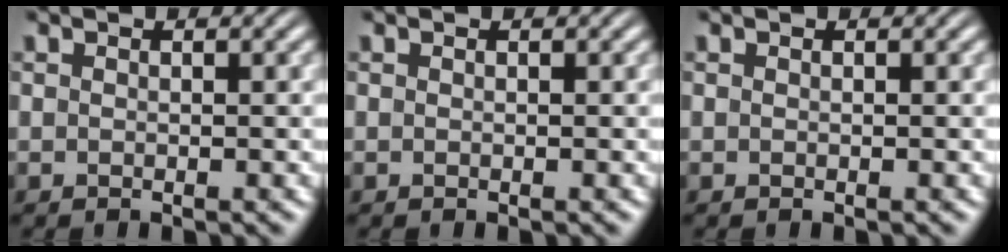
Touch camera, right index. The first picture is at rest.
{"total": 0.0}
{"total": 0.0}